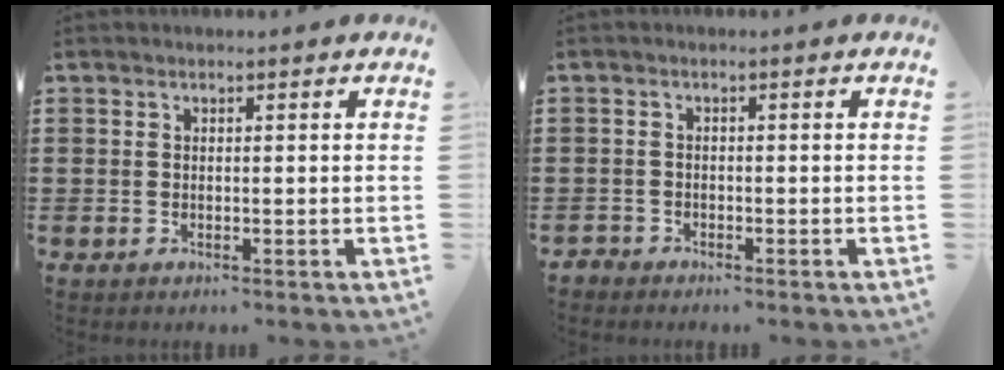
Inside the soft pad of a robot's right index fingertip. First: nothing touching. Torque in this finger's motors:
{"motor_torque": [-0.49, 0.14, -0.87, -0.21]}